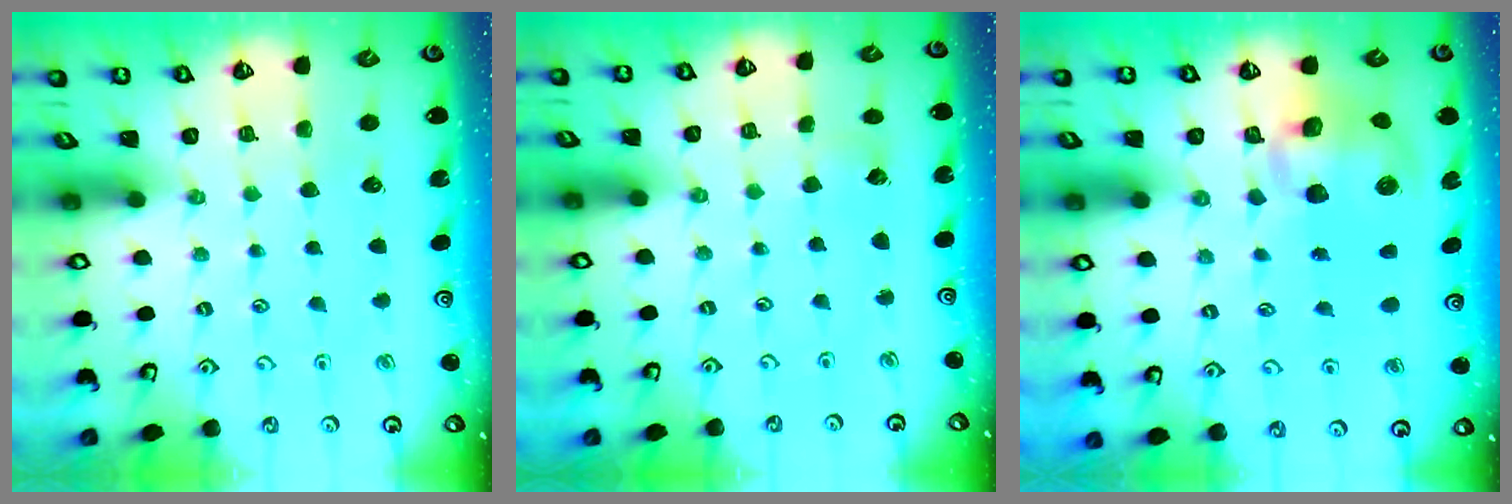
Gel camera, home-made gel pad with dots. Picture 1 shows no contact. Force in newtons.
{"total": 2.8, "press": 2.8, "slide": 0.2}
{"total": 10.4, "press": 10.3, "slide": 1.5}